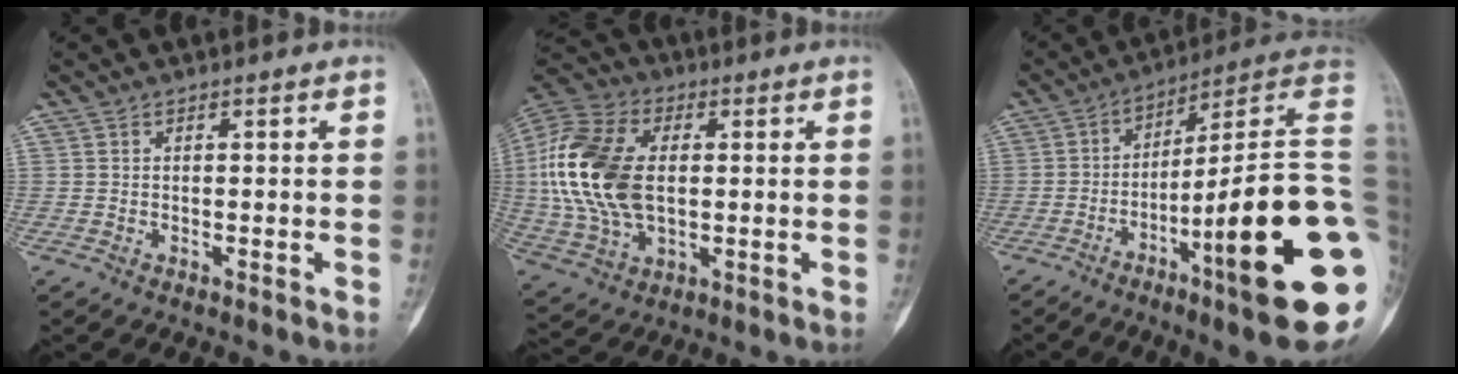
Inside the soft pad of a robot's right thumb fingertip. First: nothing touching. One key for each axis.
{"total": 21.1, "fx": 1.6, "fy": 12.9, "fz": 16.6, "tx": -0.355, "ty": 0.004, "tz": 0.030}
{"total": 24.3, "fx": -7.4, "fy": 2.5, "fz": 23.0, "tx": -0.280, "ty": 0.027, "tz": -0.112}